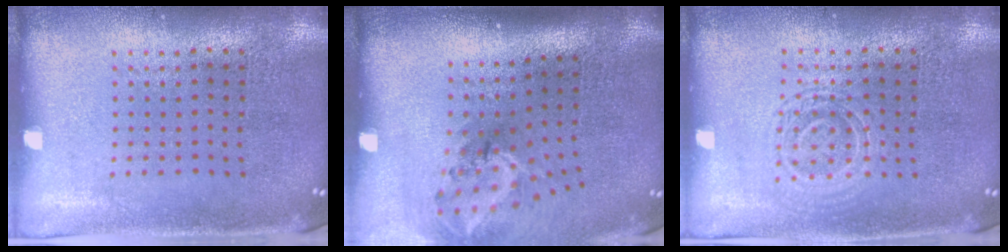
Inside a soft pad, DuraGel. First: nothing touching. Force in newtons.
{"total": 2.0, "press": 1.3, "slide": 1.5}
{"total": 2.2, "press": 2.1, "slide": 0.4}